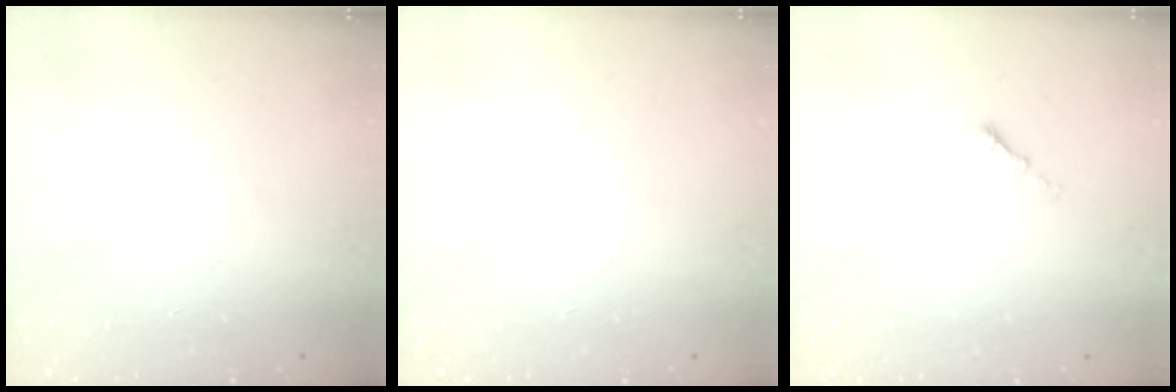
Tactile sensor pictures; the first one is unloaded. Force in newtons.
{"total": 0.0}
{"total": 1.1, "press": 1.0, "slide": 0.5}